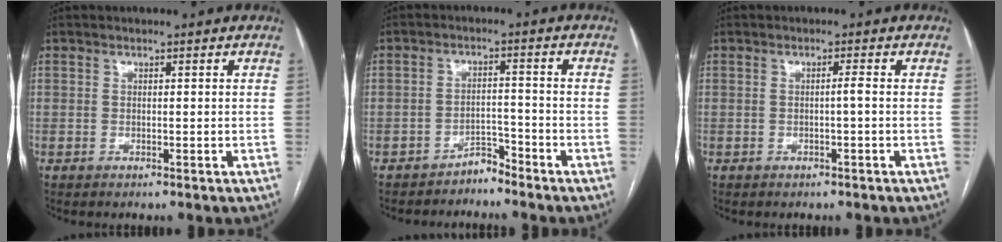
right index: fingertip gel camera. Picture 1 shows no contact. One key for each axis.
{"total": 2.7, "fx": -2.6, "fy": 0.7, "fz": 0.1, "tx": 0.010, "ty": -0.001, "tz": -0.044}
{"total": 0.9, "fx": -0.3, "fy": -0.1, "fz": 0.9, "tx": -0.014, "ty": 0.001, "tz": -0.004}